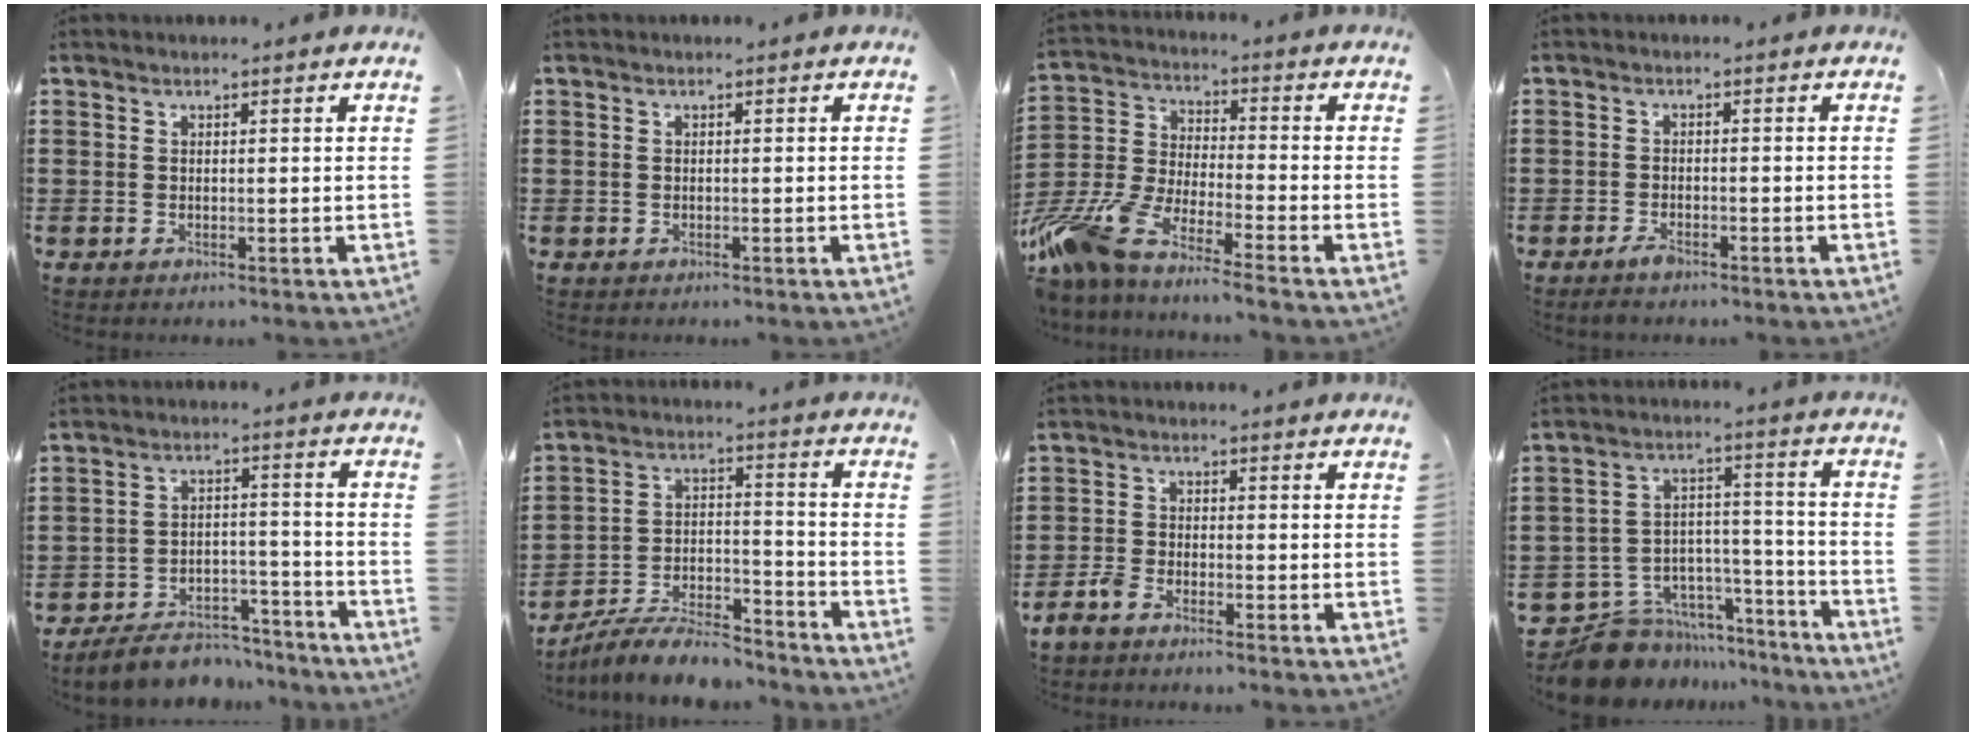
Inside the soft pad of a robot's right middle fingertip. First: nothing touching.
{"total": 0.0}
{"total": 8.9, "force": [-8.1, 0.0, 3.6], "torque": [-0.113, -0.014, -0.171]}
{"total": 2.0, "force": [-1.5, 0.6, 1.2], "torque": [-0.030, -0.003, -0.031]}
{"total": 6.8, "force": [-6.4, 1.8, 1.5], "torque": [-0.024, 0.019, -0.122]}
{"total": 8.9, "force": [-8.1, 1.5, 3.2], "torque": [-0.047, 0.021, -0.152]}
{"total": 3.0, "force": [-2.8, 0.7, 0.9], "torque": [-0.033, 0.001, -0.060]}
{"total": 9.0, "force": [-8.0, 4.1, 1.0], "torque": [-0.029, 0.018, -0.149]}